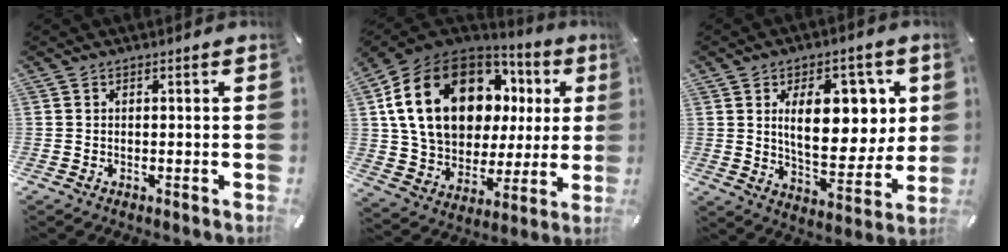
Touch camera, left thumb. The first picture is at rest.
{"total": 22.6, "force": [8.4, 15.4, 14.3], "torque": [-0.273, -0.028, 0.153]}
{"total": 16.5, "force": [4.8, 9.3, 12.8], "torque": [-0.189, -0.008, 0.082]}